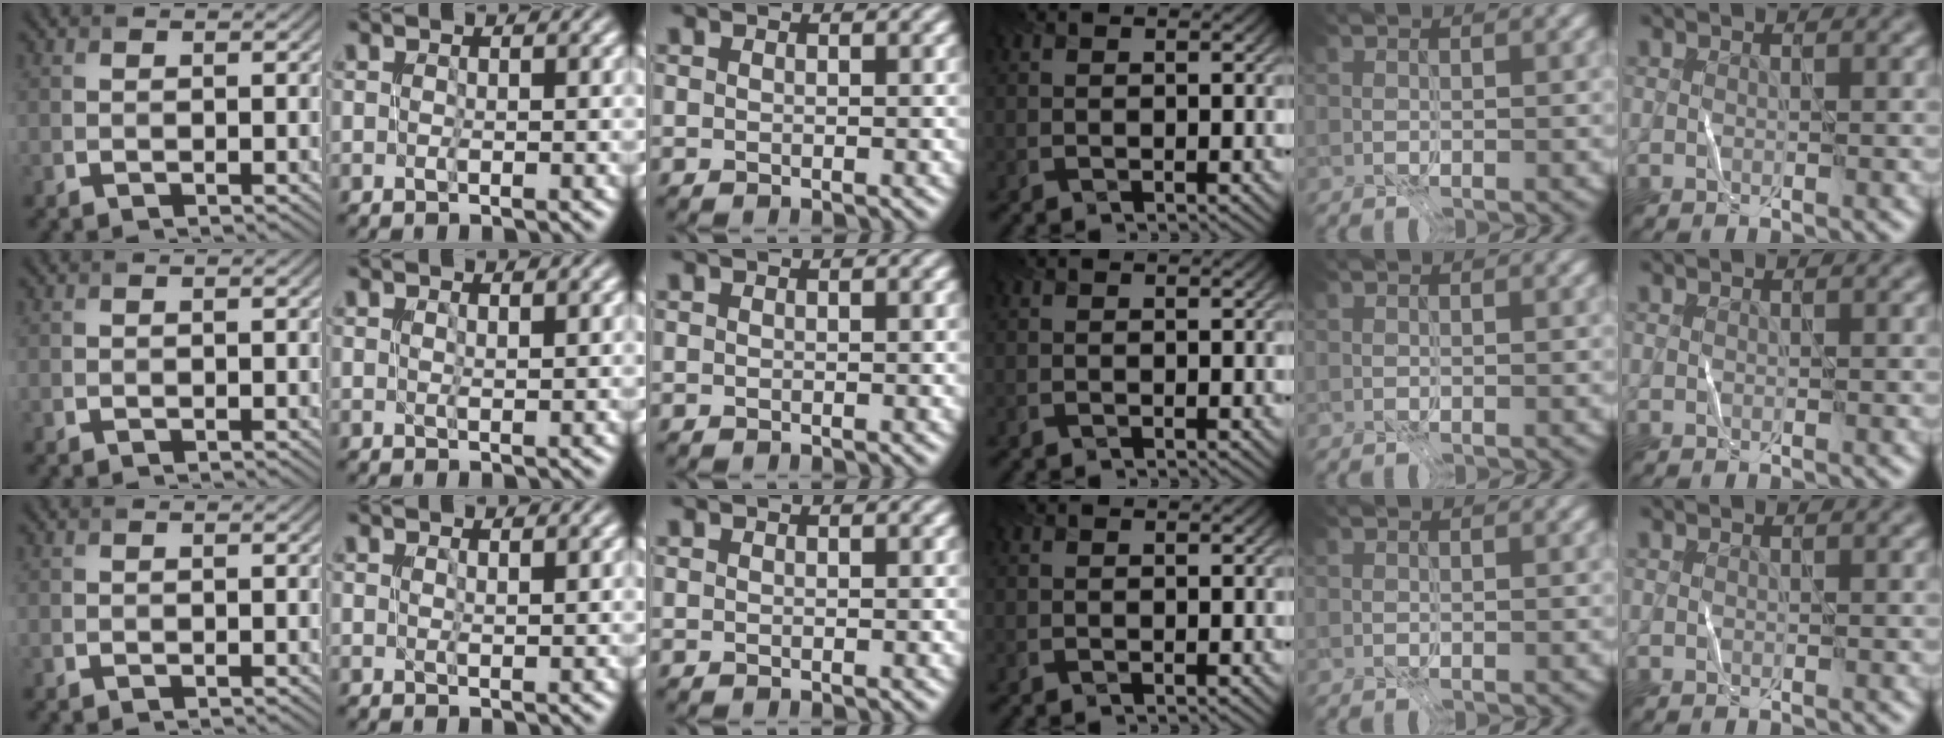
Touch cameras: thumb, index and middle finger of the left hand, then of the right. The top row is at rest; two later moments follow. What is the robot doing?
{"motion": "fold", "object": "receipt paper"}